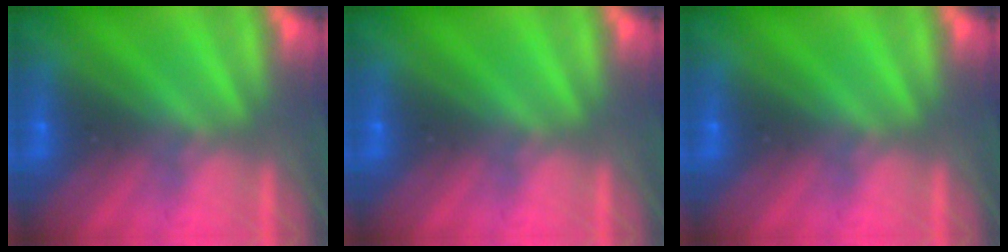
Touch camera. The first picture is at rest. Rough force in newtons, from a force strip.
{"total": 0.0}
{"total": 0.0}